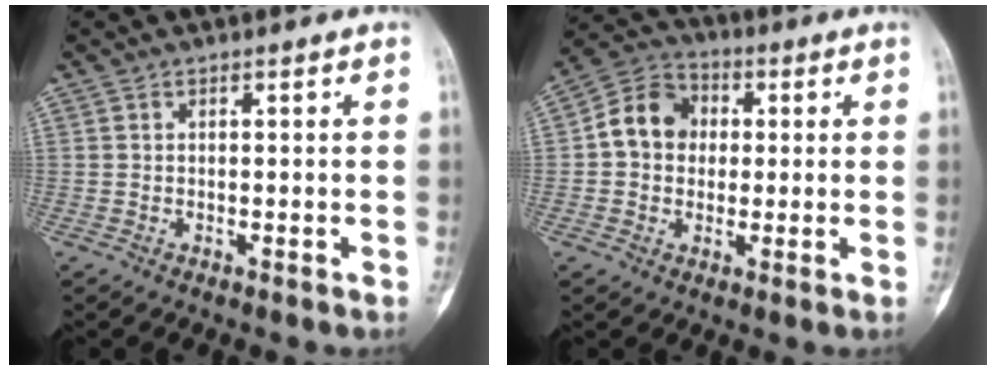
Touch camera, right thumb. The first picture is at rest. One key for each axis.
{"total": 9.7, "fx": 0.8, "fy": 8.2, "fz": 5.1, "tx": -0.068, "ty": 0.023, "tz": 0.000}